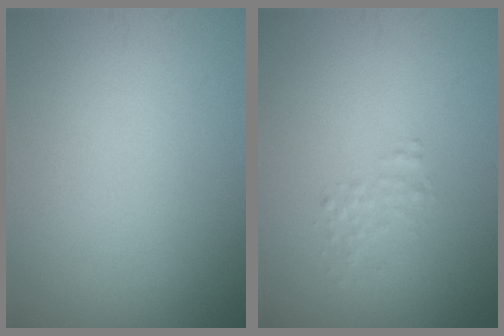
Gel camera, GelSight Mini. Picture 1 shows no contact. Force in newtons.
{"total": 1.2, "press": 1.2, "slide": 0.0}